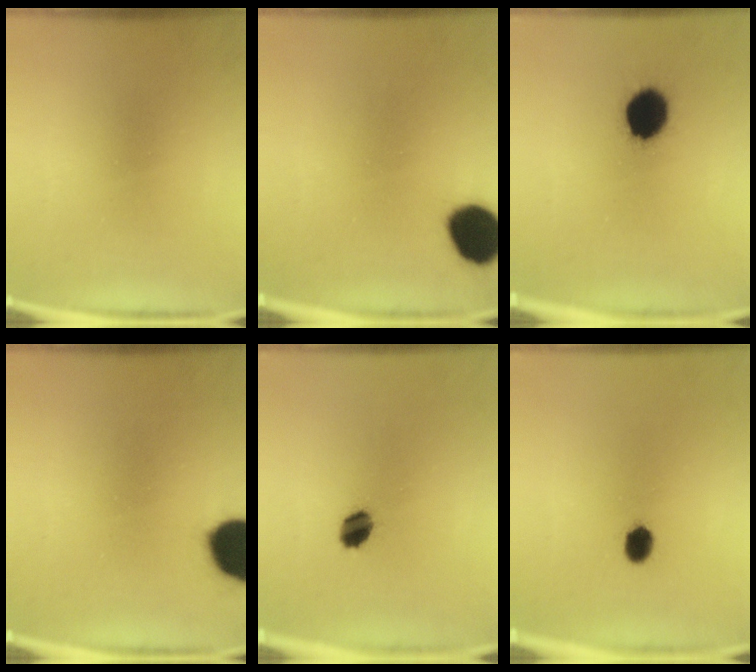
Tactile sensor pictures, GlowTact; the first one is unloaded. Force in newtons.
{"total": 11.7}
{"total": 10.8}
{"total": 15.8}
{"total": 4.5}
{"total": 3.5}